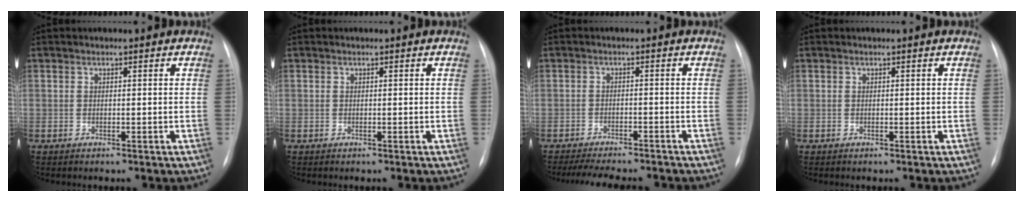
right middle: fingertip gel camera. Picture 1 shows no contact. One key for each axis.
{"total": 0.0}
{"total": 11.0, "fx": -9.8, "fy": 2.2, "fz": 4.5, "tx": -0.067, "ty": -0.004, "tz": -0.133}
{"total": 0.0}